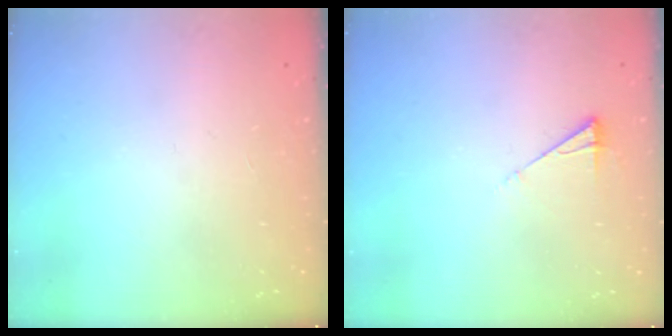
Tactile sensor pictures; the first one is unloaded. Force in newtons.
{"total": 5.7, "press": 5.7, "slide": 0.7}